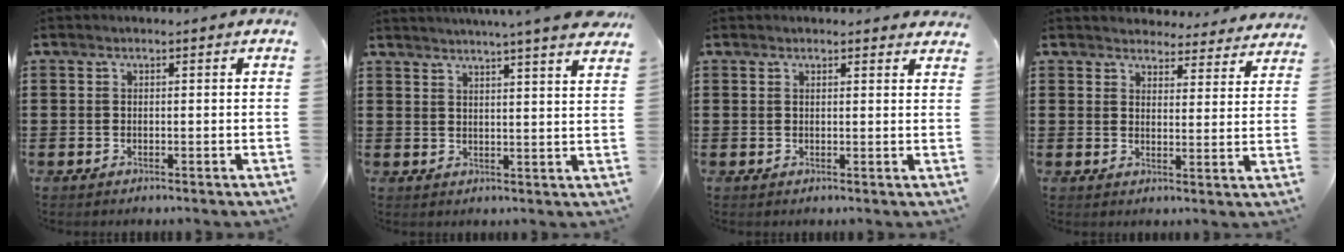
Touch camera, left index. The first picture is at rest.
{"total": 4.5, "force": [4.1, -1.0, 1.5], "torque": [-0.035, -0.023, 0.068]}
{"total": 1.8, "force": [1.8, 0.3, 0.3], "torque": [-0.003, -0.001, 0.033]}
{"total": 4.0, "force": [4.0, 0.4, 0.0], "torque": [-0.010, -0.025, 0.070]}